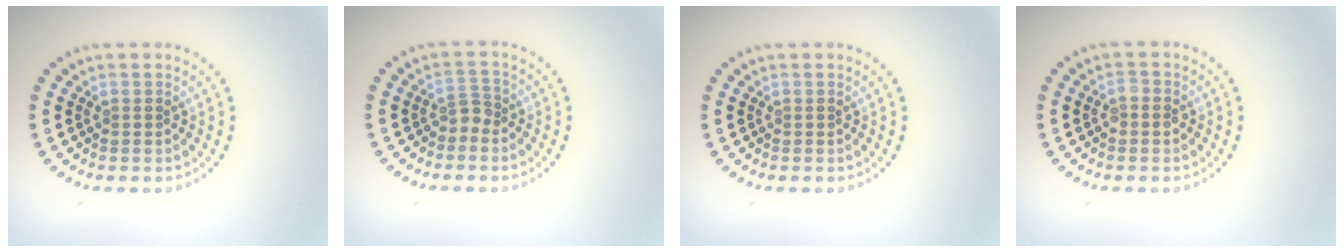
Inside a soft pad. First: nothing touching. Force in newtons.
{"total": 1.4, "press": 1.0, "slide": 0.9}
{"total": 0.0}
{"total": 1.2, "press": 1.1, "slide": 0.2}